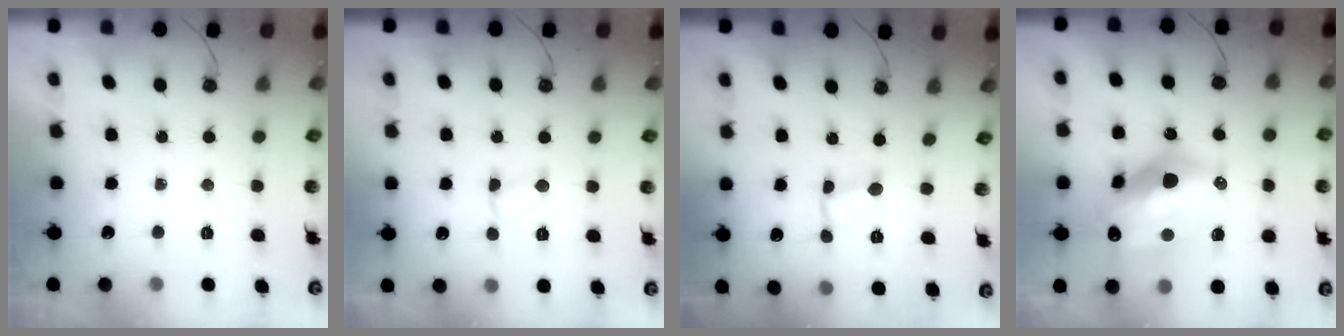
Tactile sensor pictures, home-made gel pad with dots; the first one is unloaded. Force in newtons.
{"total": 3.7, "press": 3.7, "slide": 0.4}
{"total": 1.5, "press": 1.5, "slide": 0.2}
{"total": 20.1, "press": 20.0, "slide": 1.9}